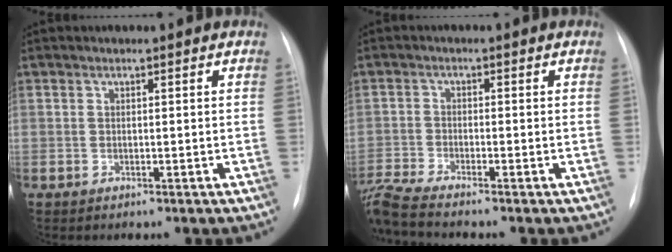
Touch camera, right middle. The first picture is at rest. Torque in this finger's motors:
{"motor_torque": [0.21, -1.14, 0.00, 0.05]}